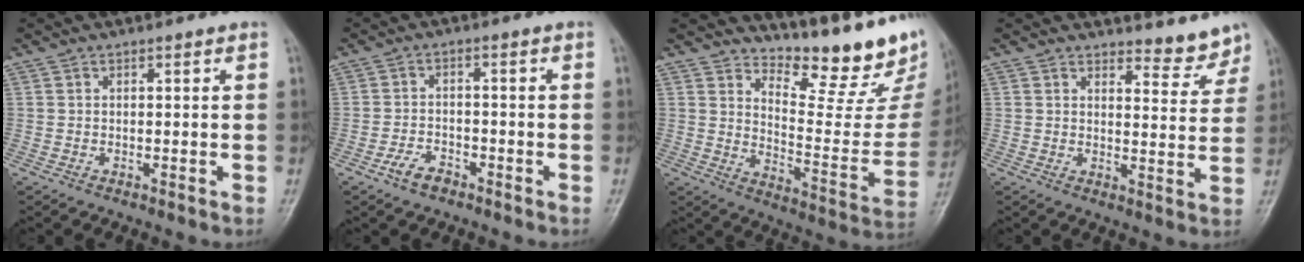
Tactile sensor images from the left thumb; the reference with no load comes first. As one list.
[{"total": 3.8, "force": [-2.6, 2.0, 2.0], "torque": [-0.037, 0.017, -0.046]}, {"total": 17.6, "force": [14.7, 4.3, 8.6], "torque": [-0.083, -0.140, 0.203]}, {"total": 5.4, "force": [5.1, 1.6, 0.6], "torque": [0.011, -0.052, 0.060]}]